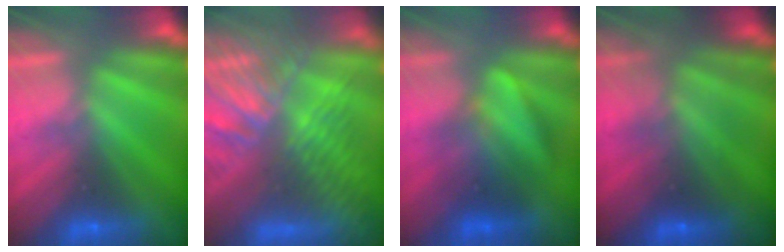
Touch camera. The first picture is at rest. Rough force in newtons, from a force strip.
{"total": 8.2}
{"total": 3.7}
{"total": 7.2}